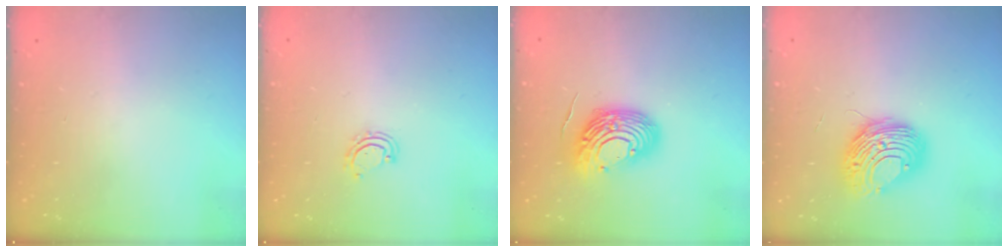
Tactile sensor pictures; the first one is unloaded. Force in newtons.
{"total": 3.2, "press": 3.1, "slide": 0.2}
{"total": 13.6, "press": 13.4, "slide": 2.2}
{"total": 10.5, "press": 10.5, "slide": 1.3}